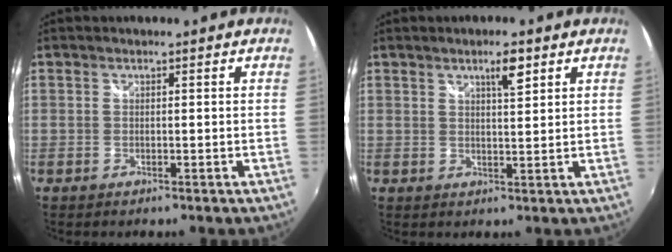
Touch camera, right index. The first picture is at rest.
{"total": 3.8, "force": [2.3, 0.9, 2.9], "torque": [-0.045, 0.005, 0.037]}